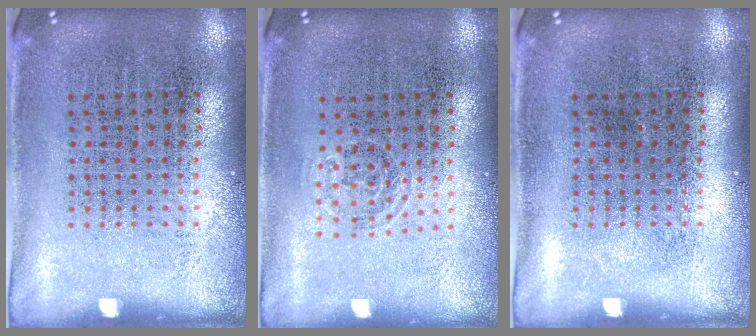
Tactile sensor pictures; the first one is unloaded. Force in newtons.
{"total": 0.7, "press": 0.5, "slide": 0.5}
{"total": 0.0}